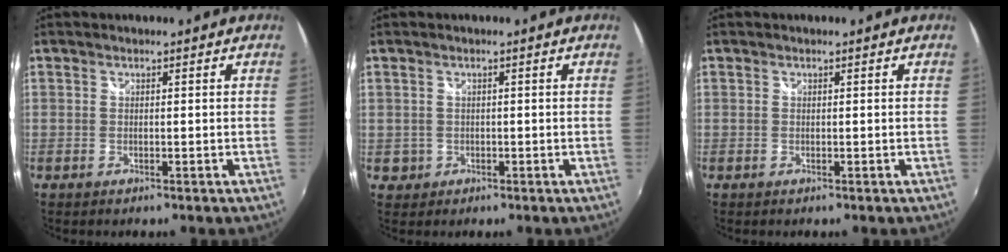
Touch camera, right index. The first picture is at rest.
{"total": 2.3, "force": [-0.4, 2.3, 0.1], "torque": [-0.004, 0.004, -0.002]}
{"total": 0.0}